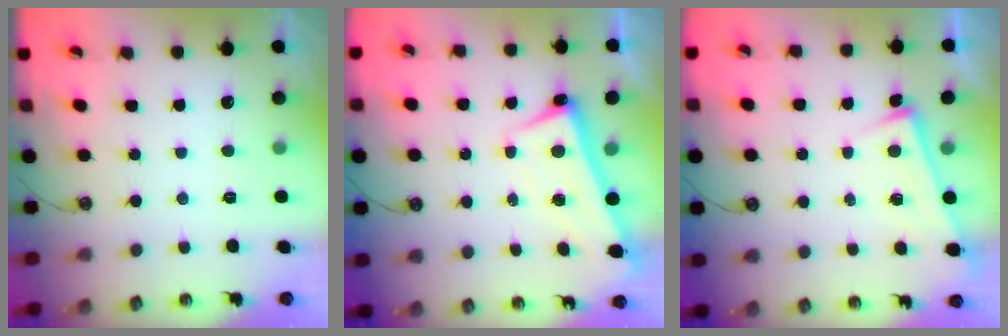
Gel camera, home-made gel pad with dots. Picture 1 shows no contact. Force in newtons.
{"total": 2.6, "press": 2.4, "slide": 0.8}
{"total": 2.8, "press": 2.8, "slide": 0.5}